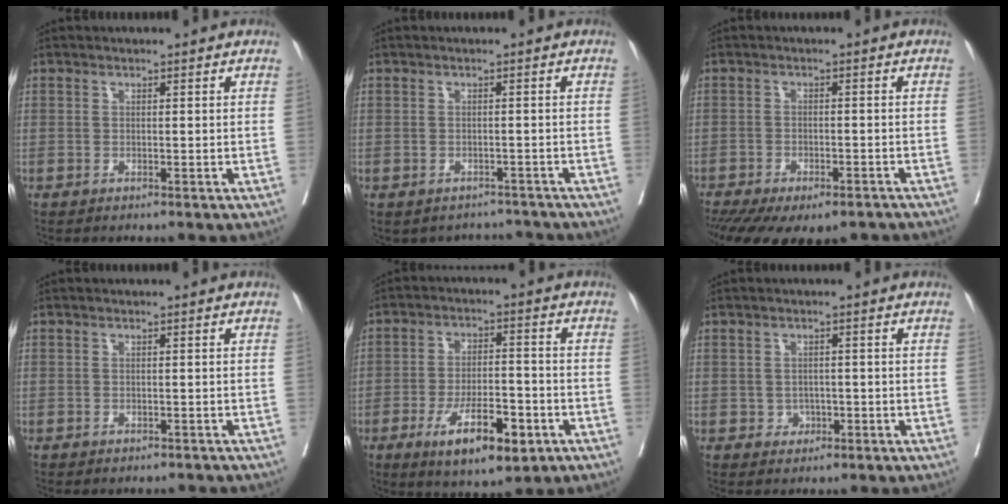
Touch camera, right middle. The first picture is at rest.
{"total": 4.2, "force": [-3.7, 1.8, -0.4], "torque": [0.012, 0.020, -0.044]}
{"total": 15.5, "force": [-11.7, 6.1, 8.1], "torque": [-0.173, -0.020, -0.157]}
{"total": 2.5, "force": [-2.3, 0.9, 0.6], "torque": [-0.005, -0.002, -0.029]}
{"total": 10.6, "force": [-5.0, 3.7, 8.6], "torque": [-0.147, -0.006, -0.072]}
{"total": 1.9, "force": [-0.6, 1.6, 0.7], "torque": [-0.006, 0.006, -0.004]}